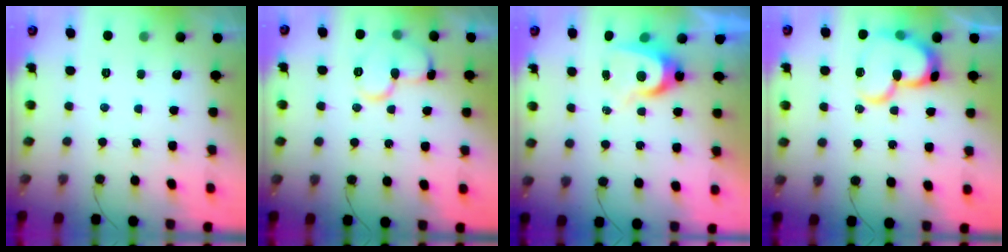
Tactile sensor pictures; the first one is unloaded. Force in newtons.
{"total": 11.3, "press": 11.2, "slide": 1.3}
{"total": 7.7, "press": 7.7, "slide": 0.4}
{"total": 17.4, "press": 17.4, "slide": 1.4}